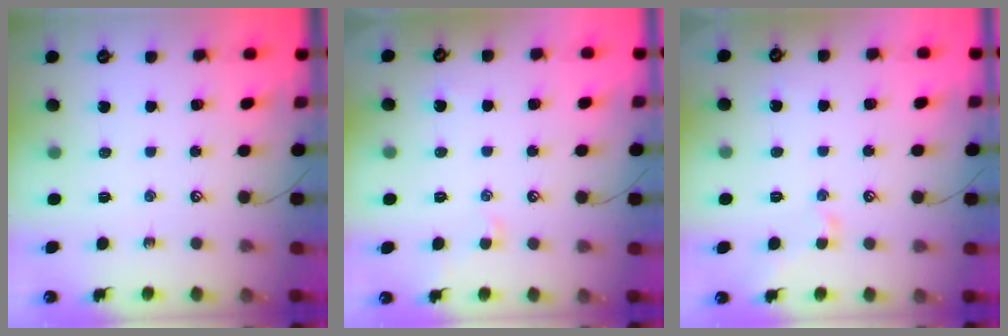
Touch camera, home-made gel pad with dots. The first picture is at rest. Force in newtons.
{"total": 0.5, "press": 0.3, "slide": 0.4}
{"total": 1.4, "press": 1.3, "slide": 0.3}